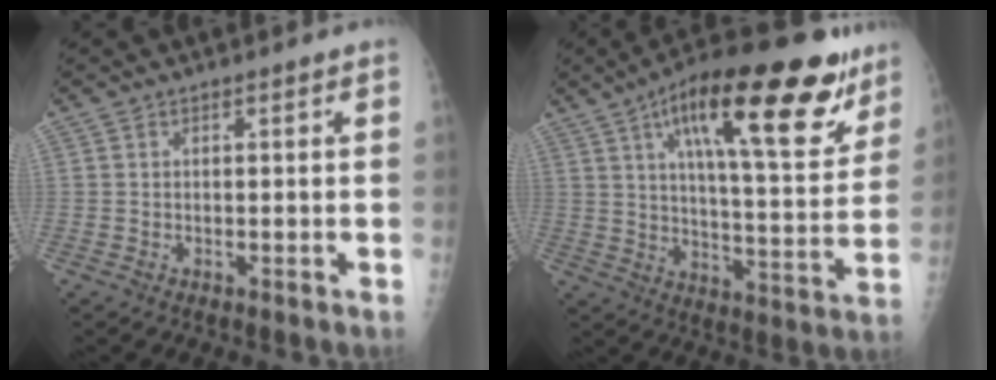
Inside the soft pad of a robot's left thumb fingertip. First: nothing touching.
{"total": 26.1, "force": [13.9, 8.4, 20.5], "torque": [-0.277, -0.029, 0.211]}